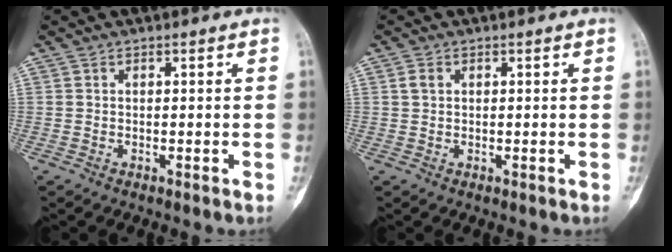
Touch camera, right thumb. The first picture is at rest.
{"total": 1.4, "force": [0.5, 1.1, 0.9], "torque": [-0.016, 0.003, 0.009]}